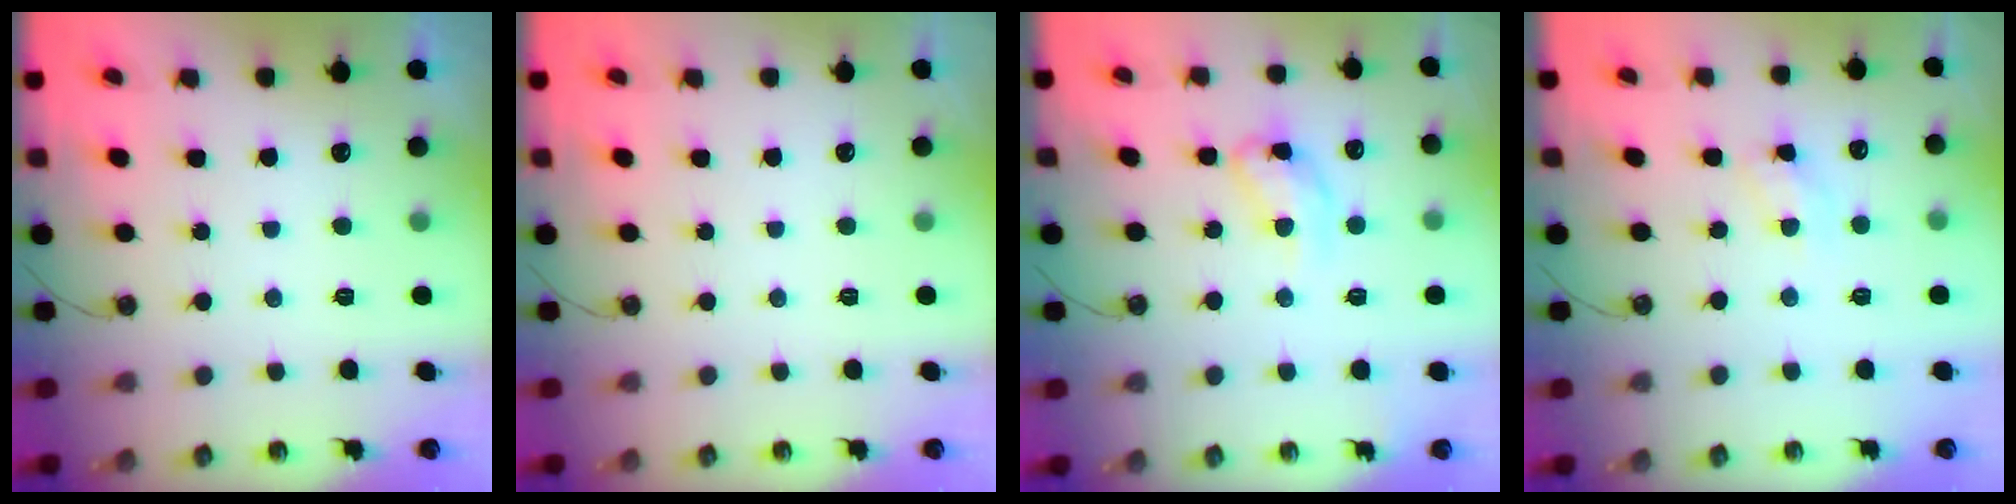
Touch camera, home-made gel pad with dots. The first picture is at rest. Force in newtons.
{"total": 0.0}
{"total": 12.3, "press": 12.3, "slide": 0.8}
{"total": 5.9, "press": 5.9, "slide": 0.7}